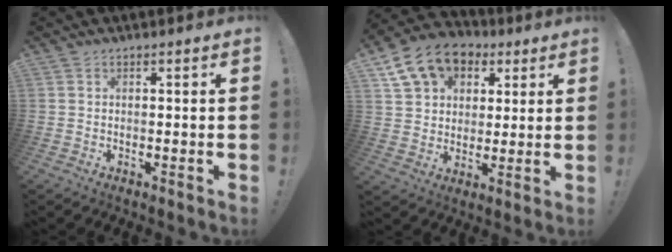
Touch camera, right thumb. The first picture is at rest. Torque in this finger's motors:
{"motor_torque": [0.65, 0.67, 0.33, -0.07, 0.36]}